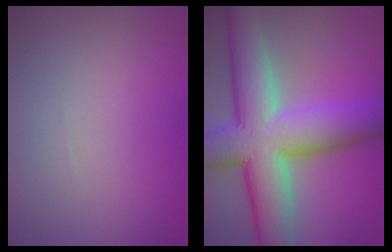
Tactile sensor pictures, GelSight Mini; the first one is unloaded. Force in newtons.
{"total": 12.0, "press": 12.0, "slide": 0.6}